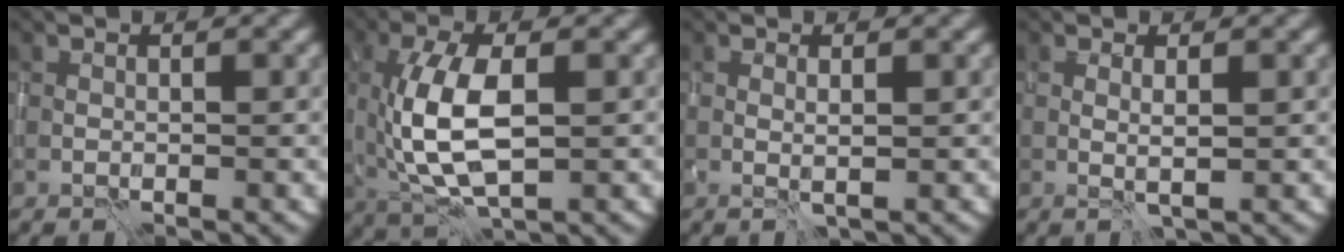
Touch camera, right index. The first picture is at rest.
{"total": 7.8, "force": [0.0, 3.4, 7.0], "torque": [-0.150, -0.001, 0.003]}
{"total": 0.9, "force": [0.2, -0.1, 0.9], "torque": [-0.016, -0.002, 0.003]}
{"total": 1.2, "force": [0.2, -0.1, 1.2], "torque": [-0.023, -0.003, 0.004]}